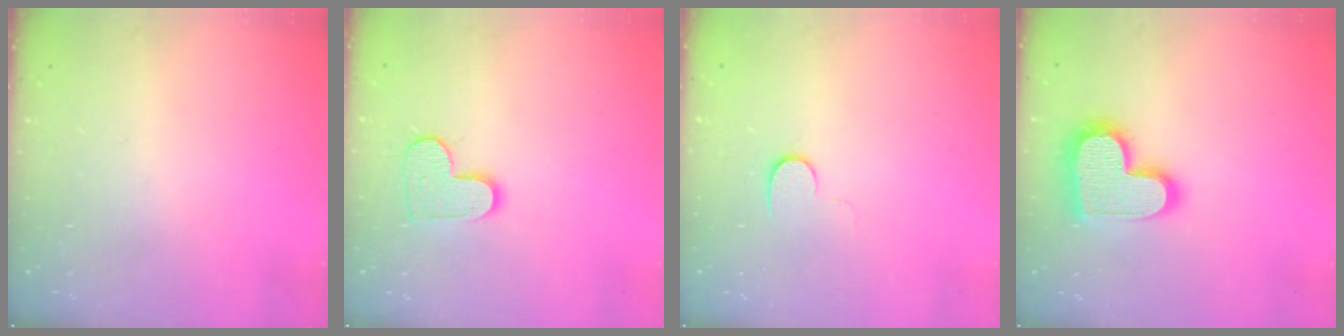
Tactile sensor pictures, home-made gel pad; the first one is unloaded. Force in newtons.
{"total": 9.7, "press": 9.7, "slide": 0.5}
{"total": 6.8, "press": 6.7, "slide": 1.0}
{"total": 18.4, "press": 18.4, "slide": 1.0}